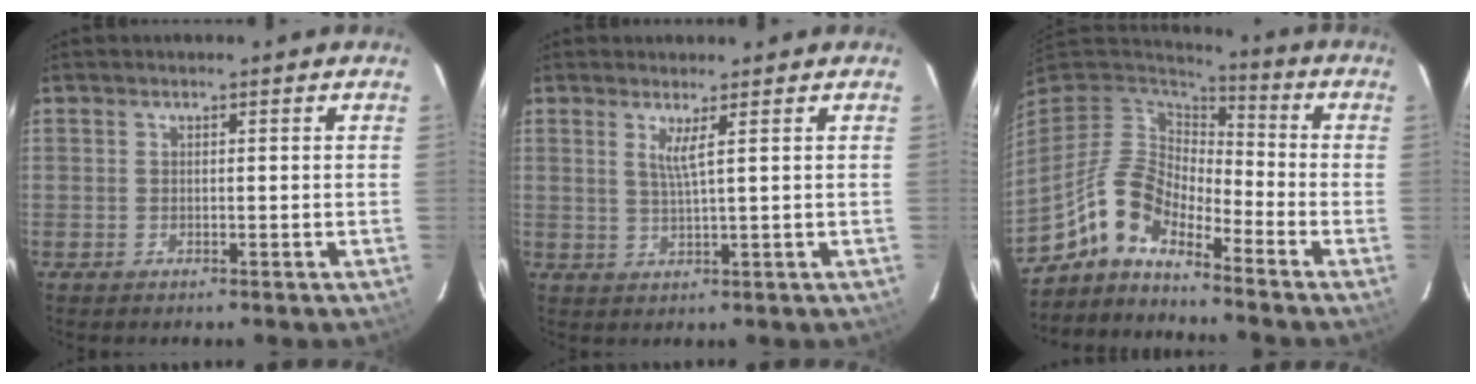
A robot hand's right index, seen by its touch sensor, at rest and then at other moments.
{"total": 2.5, "force": [1.3, -0.6, 2.1], "torque": [-0.041, -0.009, 0.022]}
{"total": 9.9, "force": [-7.5, 3.6, 5.4], "torque": [-0.105, 0.011, -0.159]}